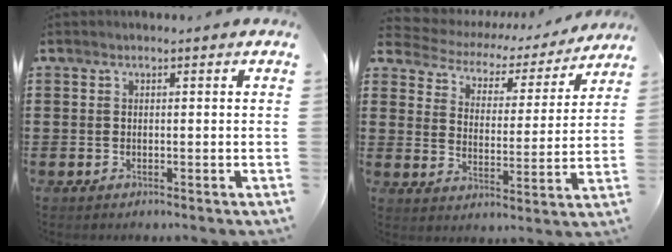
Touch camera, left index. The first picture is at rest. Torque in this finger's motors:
{"motor_torque": [1.11, -1.02, -0.03, -0.12]}